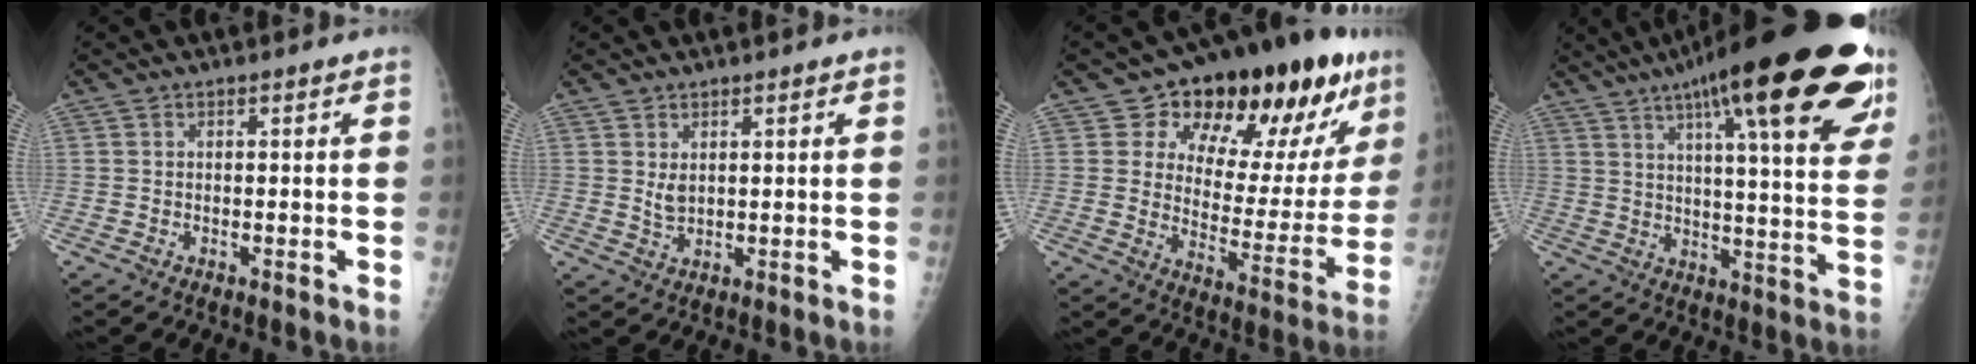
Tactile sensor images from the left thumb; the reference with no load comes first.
{"total": 2.6, "force": [1.2, 1.5, 1.7], "torque": [-0.024, -0.013, 0.028]}
{"total": 26.1, "force": [14.4, 12.6, 17.8], "torque": [-0.199, -0.038, 0.215]}
{"total": 30.2, "force": [17.9, 6.8, 23.4], "torque": [-0.287, -0.026, 0.242]}